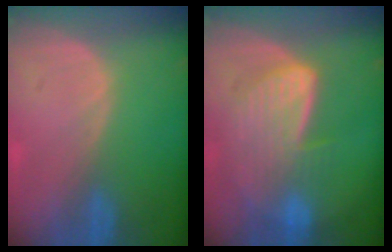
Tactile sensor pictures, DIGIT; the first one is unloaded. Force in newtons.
{"total": 7.6, "press": 7.2, "slide": 2.2}